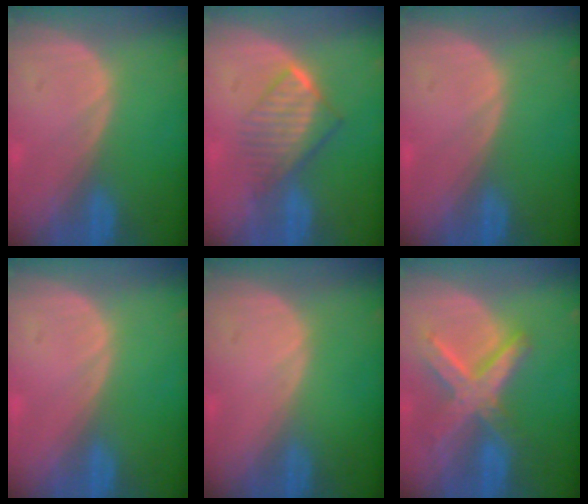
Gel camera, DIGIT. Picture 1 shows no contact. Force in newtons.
{"total": 6.6, "press": 6.0, "slide": 2.9}
{"total": 0.0}
{"total": 0.0}
{"total": 0.0}
{"total": 8.4, "press": 7.2, "slide": 4.4}